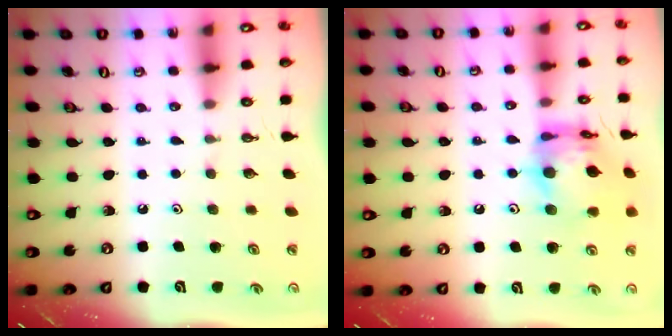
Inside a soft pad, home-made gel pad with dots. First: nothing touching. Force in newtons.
{"total": 15.1, "press": 15.0, "slide": 1.7}